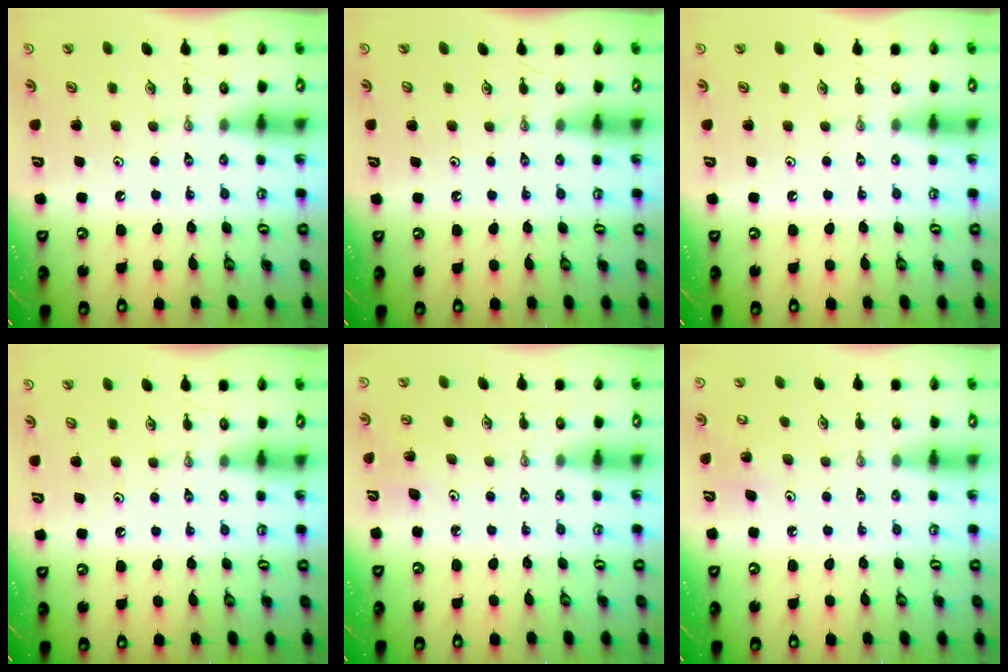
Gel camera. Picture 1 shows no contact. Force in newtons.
{"total": 1.1, "press": 0.1, "slide": 1.1}
{"total": 0.0}
{"total": 1.1, "press": 0.1, "slide": 1.1}
{"total": 3.7, "press": 3.4, "slide": 1.4}
{"total": 5.5, "press": 5.3, "slide": 1.6}